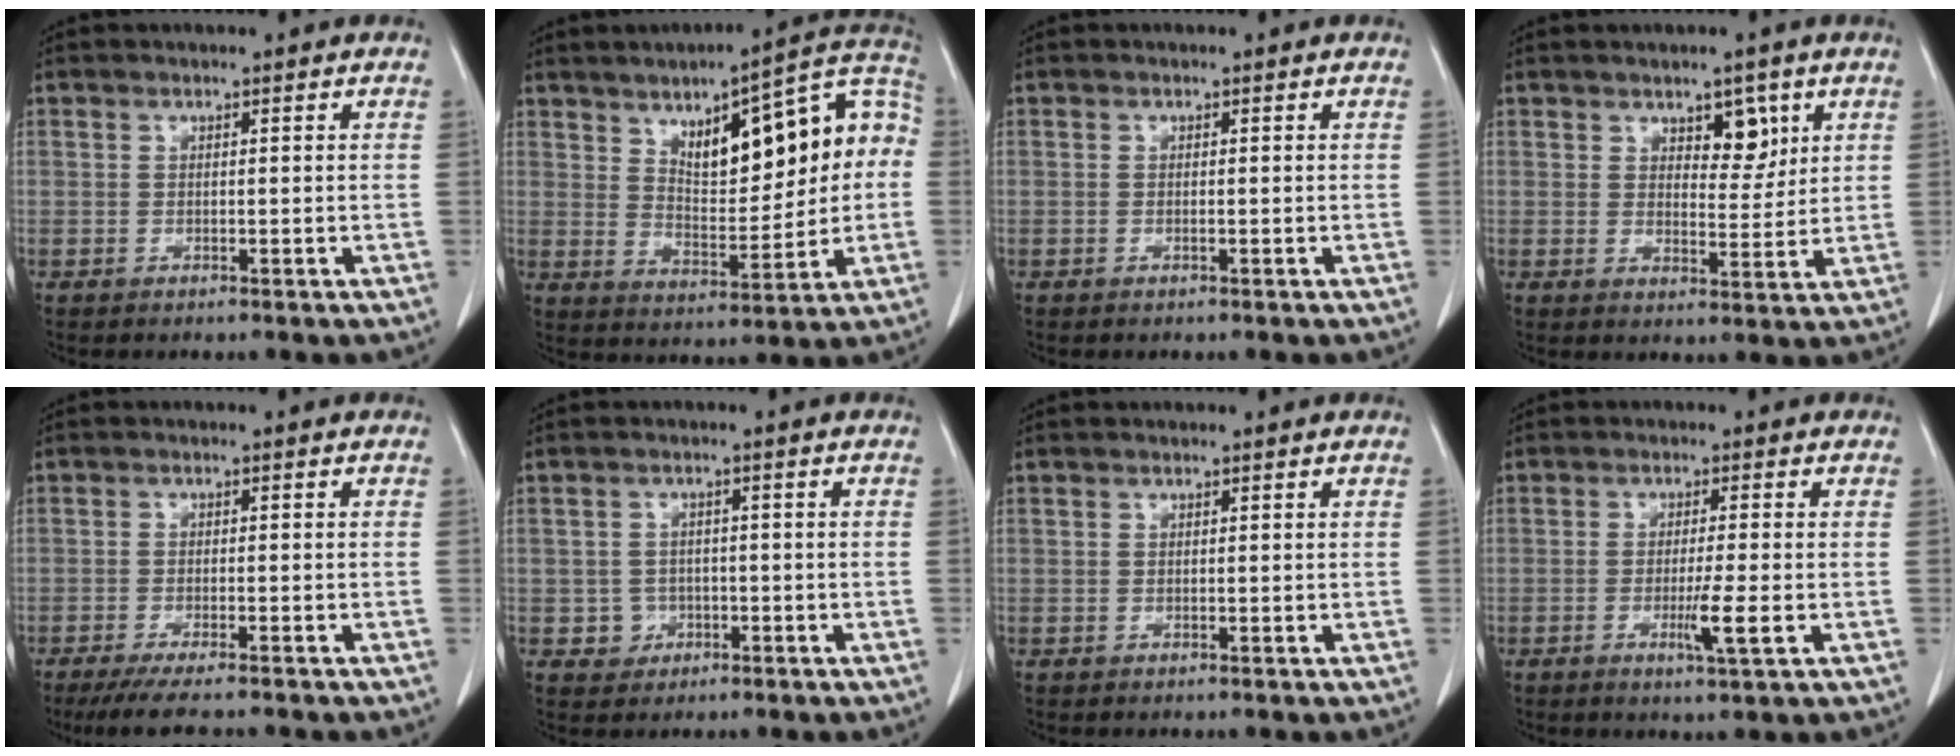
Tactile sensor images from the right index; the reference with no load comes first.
{"total": 17.1, "force": [3.9, 6.1, 15.5], "torque": [-0.212, 0.039, 0.063]}
{"total": 0.0}
{"total": 4.8, "force": [2.7, 2.2, 3.2], "torque": [-0.041, -0.003, 0.042]}
{"total": 8.6, "force": [-7.4, 0.4, 4.4], "torque": [-0.061, -0.019, -0.113]}
{"total": 2.9, "force": [-1.0, 2.7, 0.2], "torque": [0.006, 0.011, -0.010]}
{"total": 0.0}
{"total": 4.5, "force": [-1.3, -0.3, 4.3], "torque": [-0.075, -0.010, -0.020]}